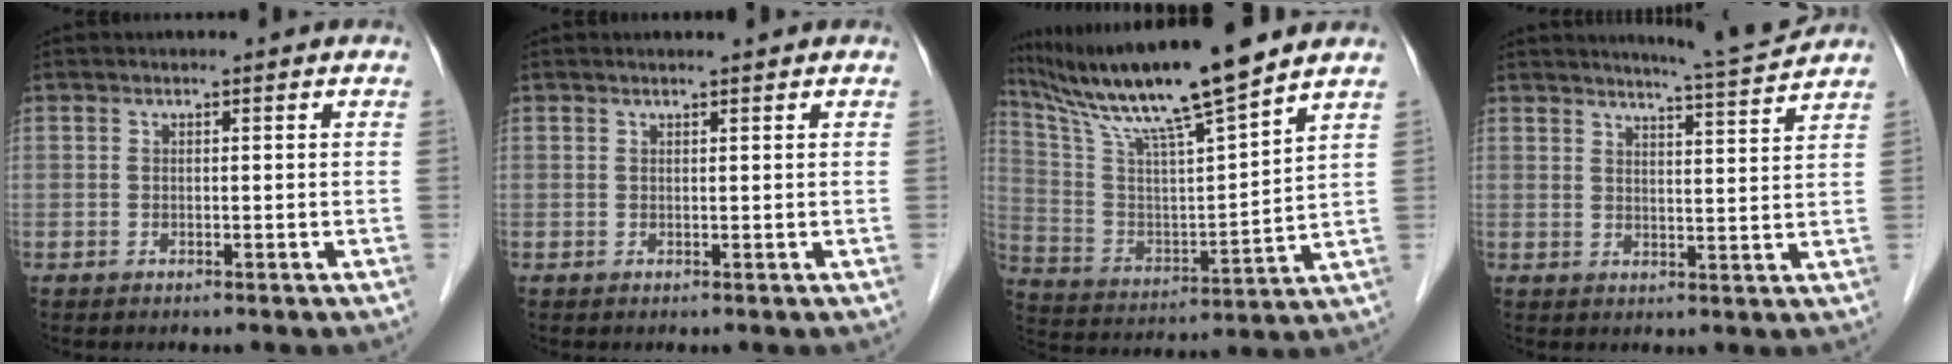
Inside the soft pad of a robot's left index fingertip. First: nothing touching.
{"total": 1.1, "force": [1.0, -0.1, 0.4], "torque": [-0.007, 0.005, 0.019]}
{"total": 17.7, "force": [14.4, -0.7, 10.3], "torque": [-0.190, 0.009, 0.260]}
{"total": 6.2, "force": [5.9, -1.6, 0.9], "torque": [-0.031, -0.020, 0.084]}